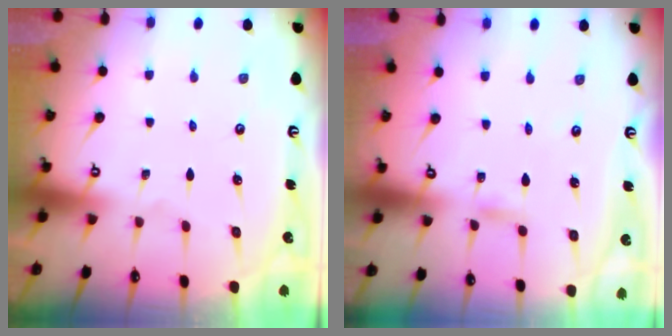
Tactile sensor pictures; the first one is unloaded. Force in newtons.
{"total": 2.3, "press": 2.3, "slide": 0.2}